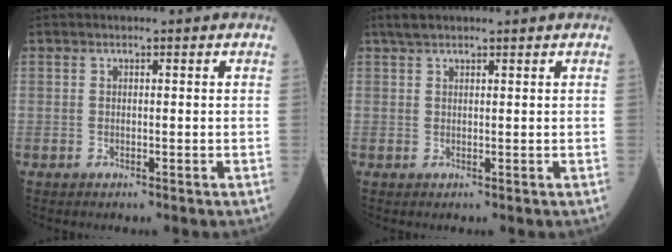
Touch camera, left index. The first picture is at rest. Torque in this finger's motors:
{"motor_torque": [0.51, -0.42, 0.08, 0.03]}